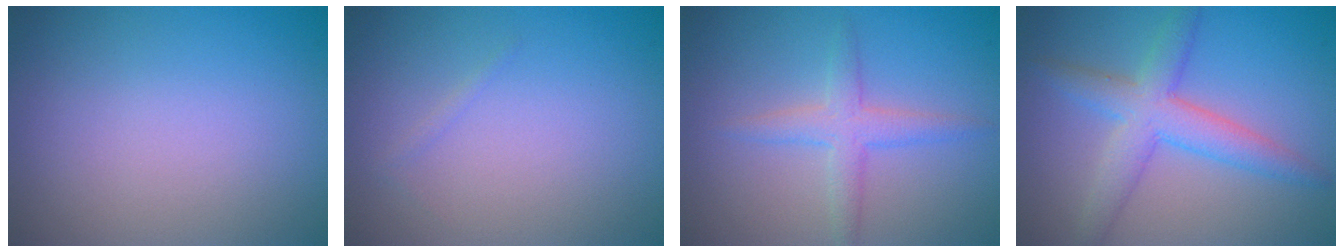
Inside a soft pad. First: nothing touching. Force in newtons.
{"total": 0.5, "press": 0.5, "slide": 0.0}
{"total": 2.7, "press": 2.7, "slide": 0.0}
{"total": 4.7, "press": 4.7, "slide": 0.1}